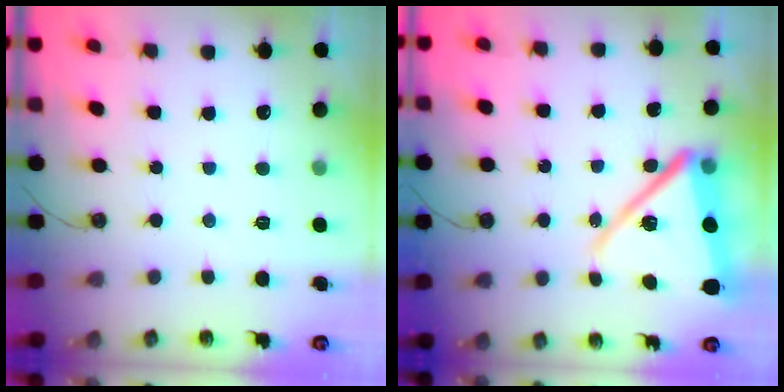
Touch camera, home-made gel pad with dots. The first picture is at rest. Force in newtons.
{"total": 16.9, "press": 16.8, "slide": 2.1}